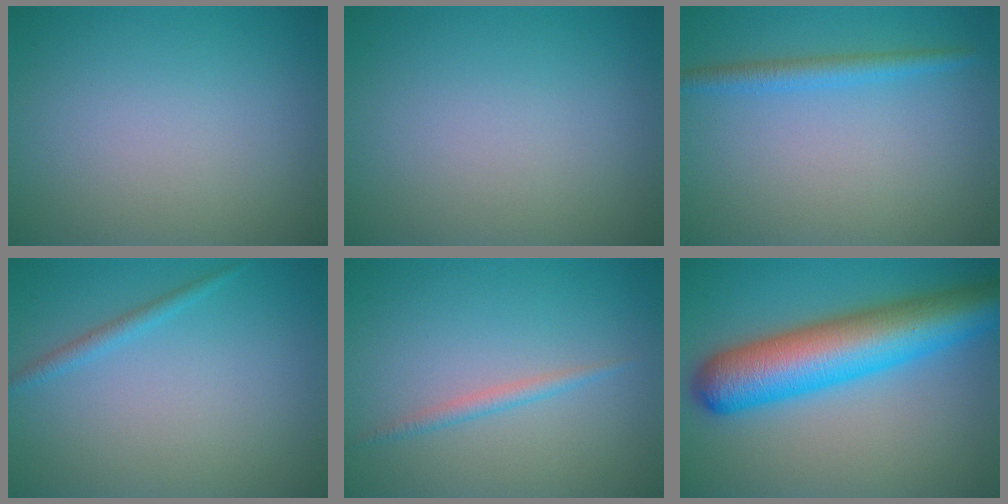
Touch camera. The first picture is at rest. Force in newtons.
{"total": 0.0}
{"total": 2.0, "press": 2.0, "slide": 0.2}
{"total": 1.2, "press": 1.1, "slide": 0.1}
{"total": 1.2, "press": 1.2, "slide": 0.1}
{"total": 10.6, "press": 10.6, "slide": 0.3}